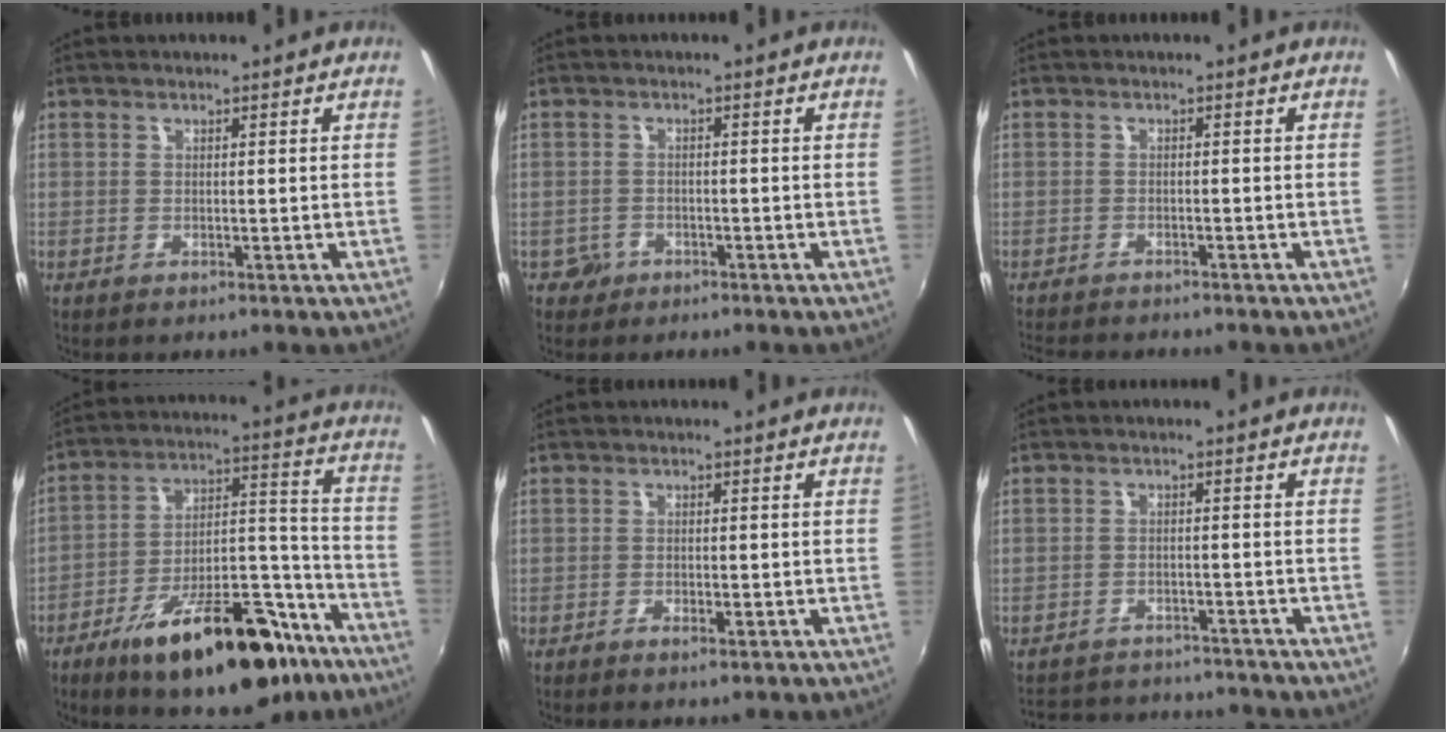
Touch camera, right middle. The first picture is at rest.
{"total": 2.7, "force": [-1.6, 2.1, 0.3], "torque": [-0.012, 0.002, -0.028]}
{"total": 7.6, "force": [-6.9, 1.5, 2.8], "torque": [-0.069, -0.017, -0.106]}
{"total": 26.4, "force": [-16.9, 10.6, 17.3], "torque": [-0.262, 0.023, -0.243]}
{"total": 2.2, "force": [-1.3, 0.8, 1.5], "torque": [-0.032, -0.003, -0.023]}
{"total": 12.2, "force": [-11.1, 3.6, 3.6], "torque": [-0.087, 0.009, -0.156]}